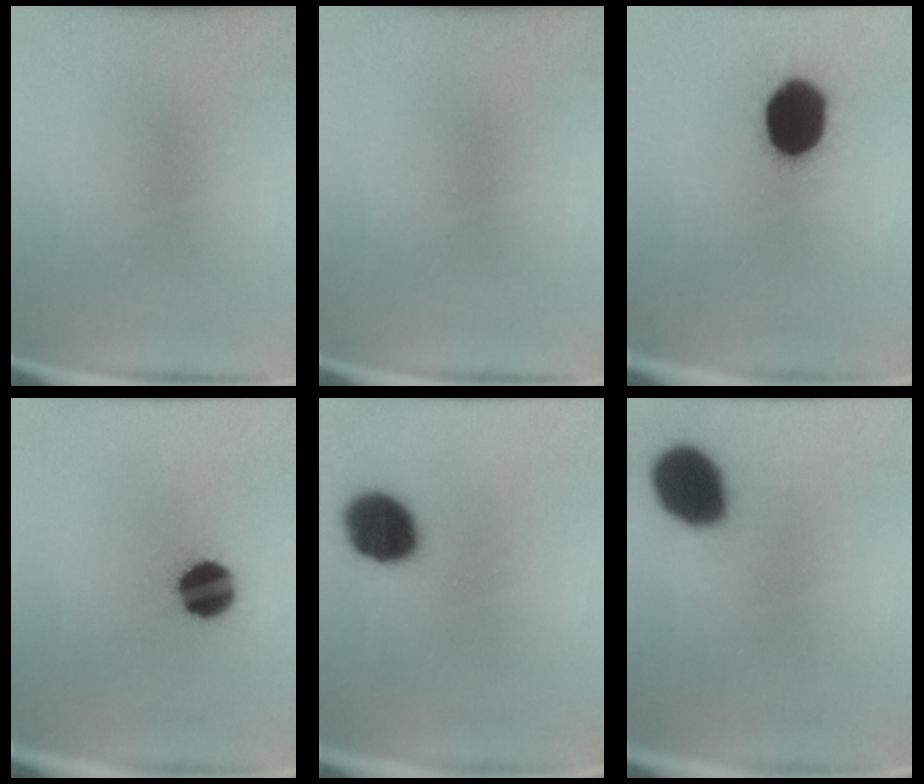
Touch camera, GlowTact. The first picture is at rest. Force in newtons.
{"total": 0.0}
{"total": 18.9}
{"total": 12.2}
{"total": 13.3}
{"total": 15.0}